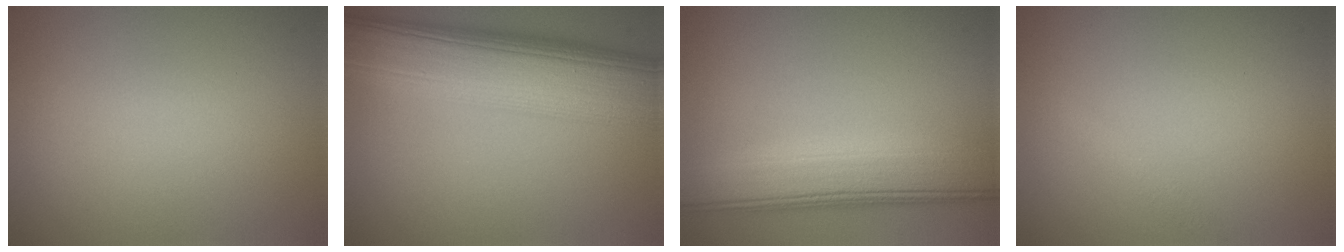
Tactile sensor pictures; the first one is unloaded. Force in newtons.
{"total": 11.4, "press": 11.4, "slide": 0.2}
{"total": 7.5, "press": 7.4, "slide": 0.6}
{"total": 0.8, "press": 0.8, "slide": 0.0}